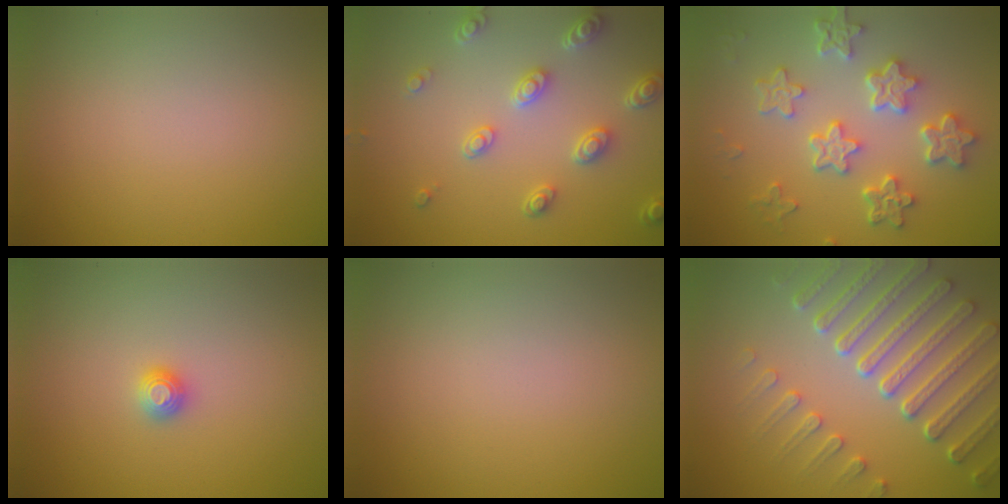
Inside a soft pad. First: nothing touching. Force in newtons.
{"total": 4.0, "press": 3.3, "slide": 2.2}
{"total": 5.9, "press": 4.8, "slide": 3.4}
{"total": 1.2, "press": 1.2, "slide": 0.1}
{"total": 0.0}
{"total": 7.4, "press": 5.6, "slide": 4.9}